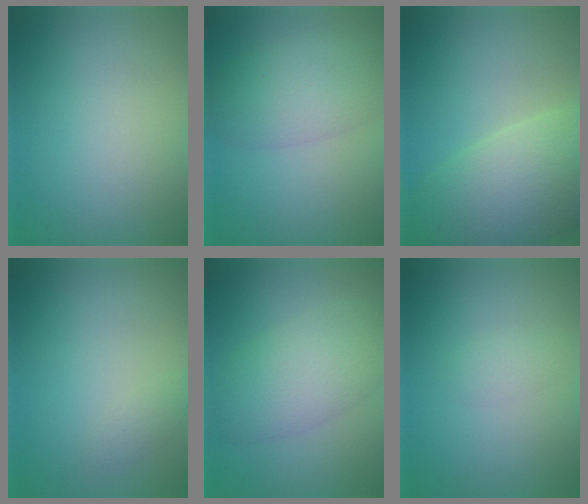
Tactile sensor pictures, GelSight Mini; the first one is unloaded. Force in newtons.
{"total": 5.8, "press": 5.8, "slide": 0.2}
{"total": 9.6, "press": 9.5, "slide": 0.9}
{"total": 0.8, "press": 0.8, "slide": 0.0}
{"total": 6.0, "press": 6.0, "slide": 0.2}
{"total": 1.3, "press": 1.3, "slide": 0.0}